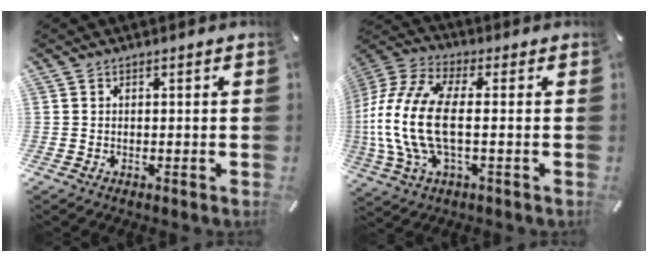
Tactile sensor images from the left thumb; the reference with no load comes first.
{"total": 16.8, "force": [-1.2, 8.3, 14.5], "torque": [-0.321, -0.009, -0.024]}